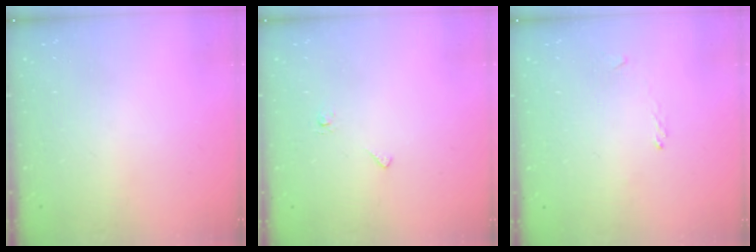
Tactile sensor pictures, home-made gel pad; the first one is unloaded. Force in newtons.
{"total": 4.5, "press": 4.5, "slide": 0.5}
{"total": 1.1, "press": 1.0, "slide": 0.5}